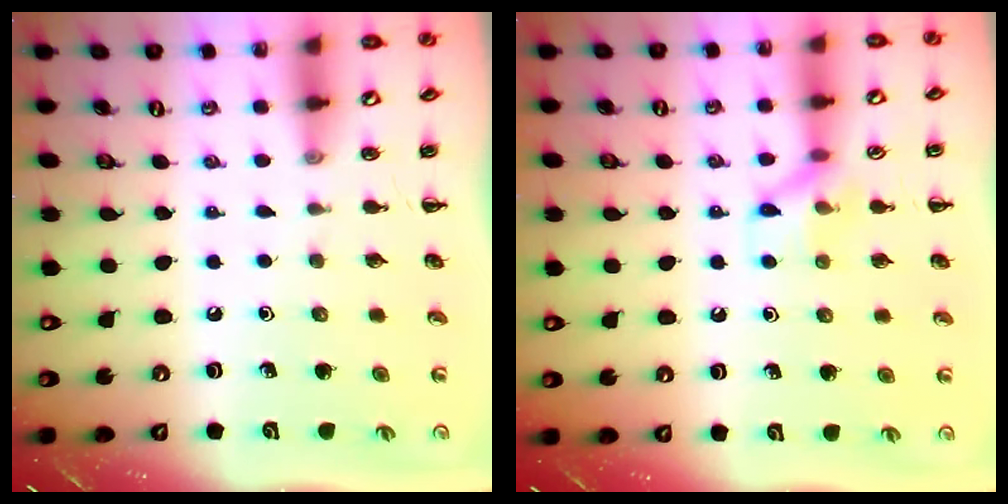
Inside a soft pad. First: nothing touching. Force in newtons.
{"total": 7.8, "press": 7.6, "slide": 1.4}